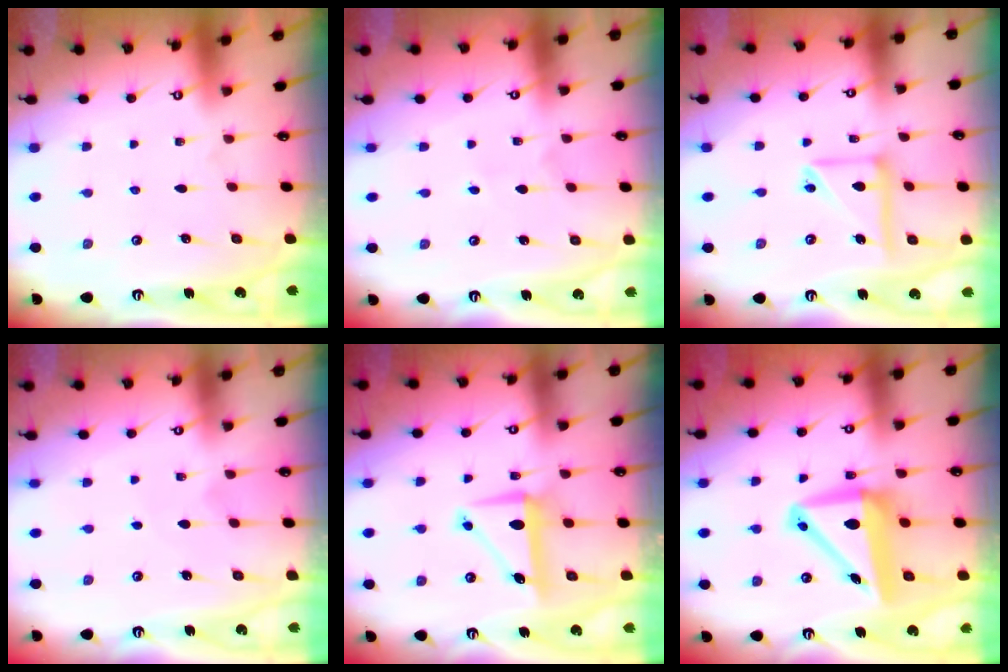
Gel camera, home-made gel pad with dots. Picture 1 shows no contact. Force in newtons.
{"total": 1.7, "press": 1.7, "slide": 0.1}
{"total": 12.4, "press": 12.3, "slide": 1.3}
{"total": 4.0, "press": 3.9, "slide": 0.4}
{"total": 7.6, "press": 7.6, "slide": 1.0}
{"total": 11.3, "press": 10.9, "slide": 2.9}